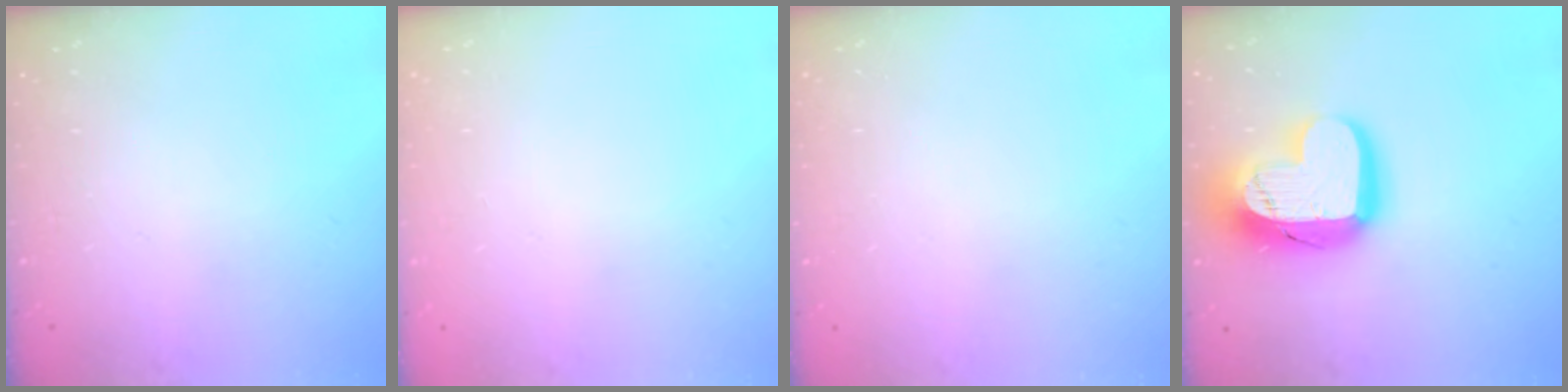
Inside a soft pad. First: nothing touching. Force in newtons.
{"total": 0.0}
{"total": 0.0}
{"total": 18.9, "press": 18.8, "slide": 1.7}